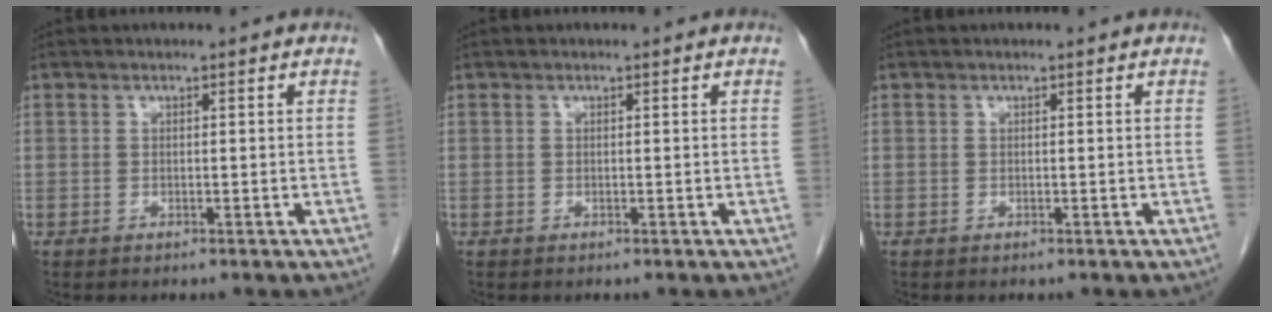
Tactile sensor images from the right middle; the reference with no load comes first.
{"total": 0.0}
{"total": 0.0}